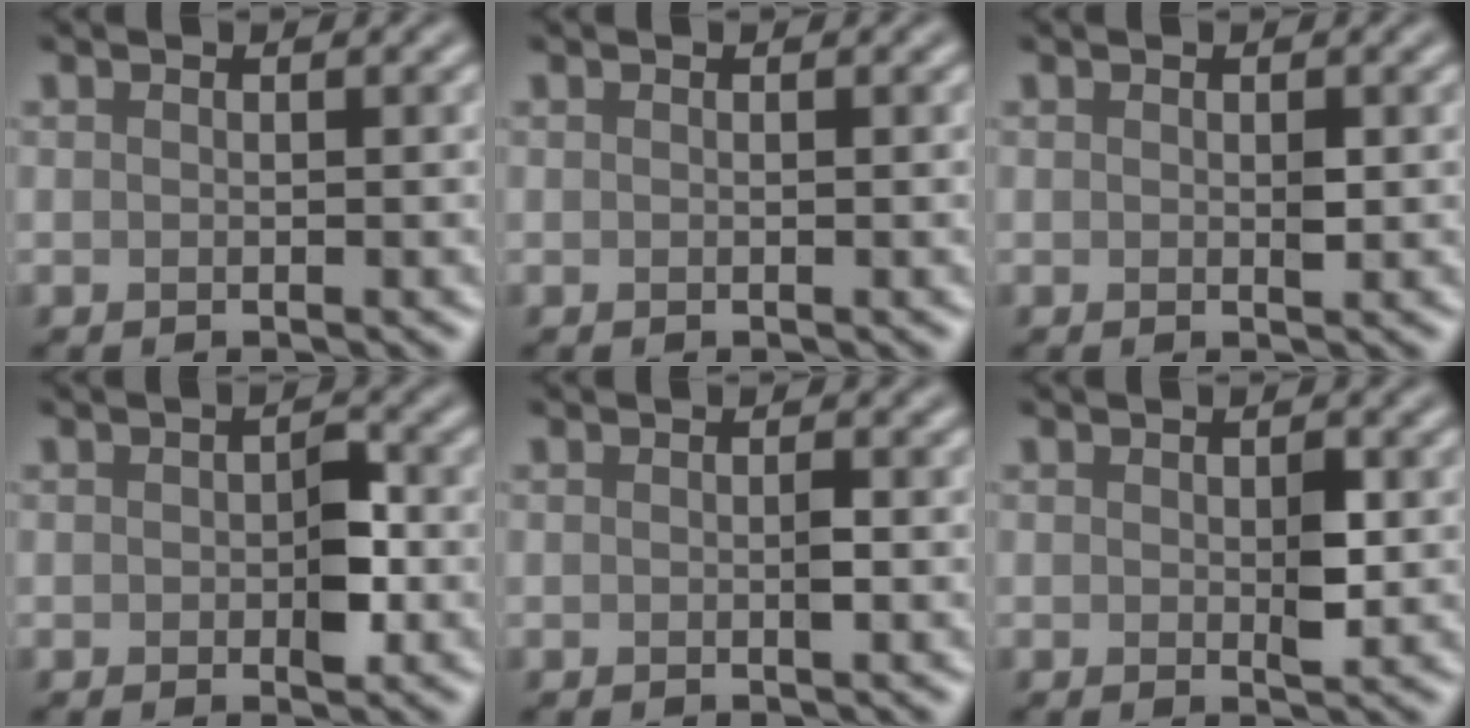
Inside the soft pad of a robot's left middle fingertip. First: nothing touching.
{"total": 0.0}
{"total": 0.8, "force": [0.0, 0.3, 0.7], "torque": [-0.011, -0.003, 0.000]}
{"total": 2.8, "force": [-0.3, 1.4, 2.4], "torque": [-0.033, 0.000, -0.006]}
{"total": 0.8, "force": [-0.1, 0.1, 0.8], "torque": [-0.014, 0.000, 0.000]}
{"total": 1.9, "force": [0.0, 0.8, 1.7], "torque": [-0.028, -0.003, 0.002]}